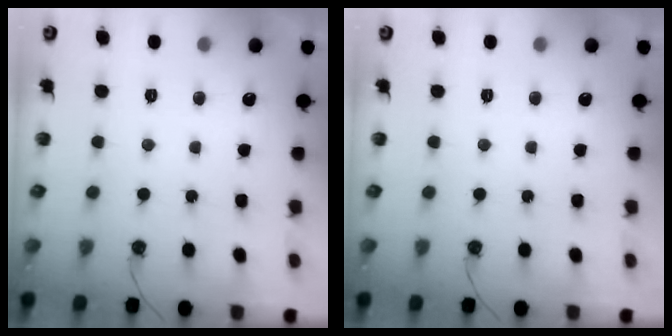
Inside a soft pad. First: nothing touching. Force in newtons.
{"total": 0.0}